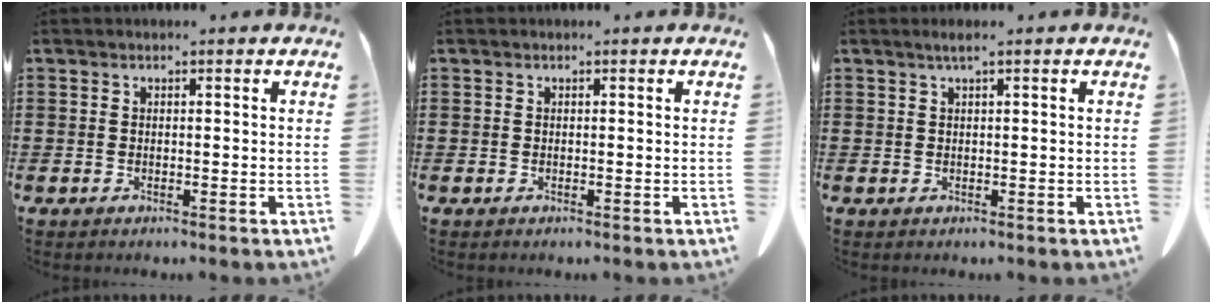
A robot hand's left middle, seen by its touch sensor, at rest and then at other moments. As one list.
[{"total": 0.0}, {"total": 1.3, "force": [0.6, -0.1, 1.1], "torque": [-0.022, 0.001, 0.009]}]